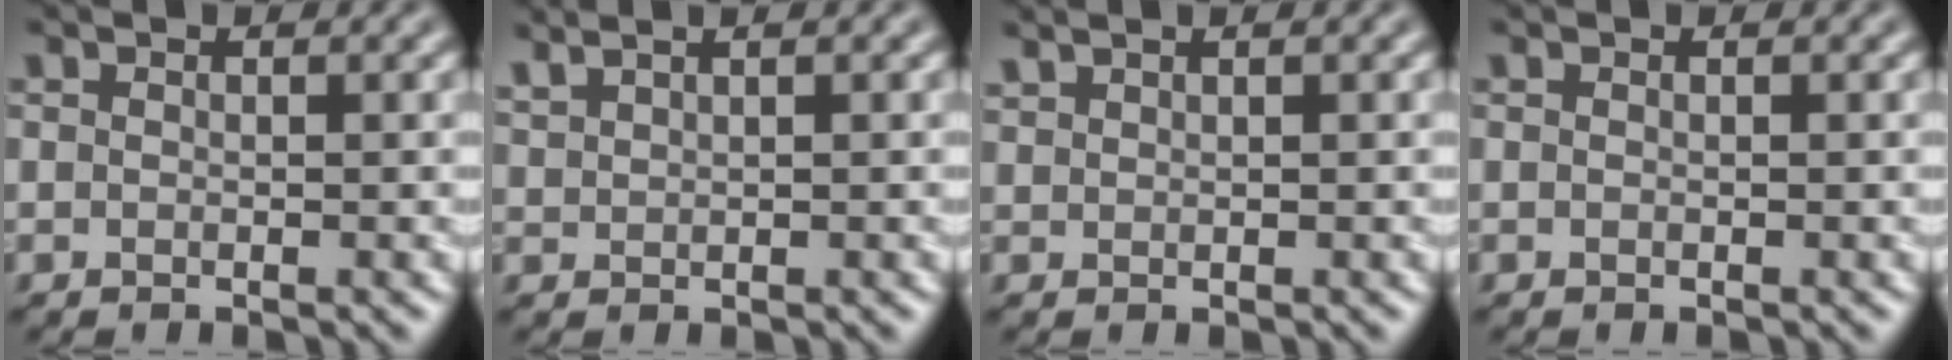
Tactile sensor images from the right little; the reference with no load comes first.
{"total": 1.9, "force": [1.7, 0.5, 0.8], "torque": [-0.014, 0.008, 0.034]}
{"total": 0.9, "force": [0.9, 0.1, 0.1], "torque": [-0.004, 0.003, 0.023]}
{"total": 0.0}